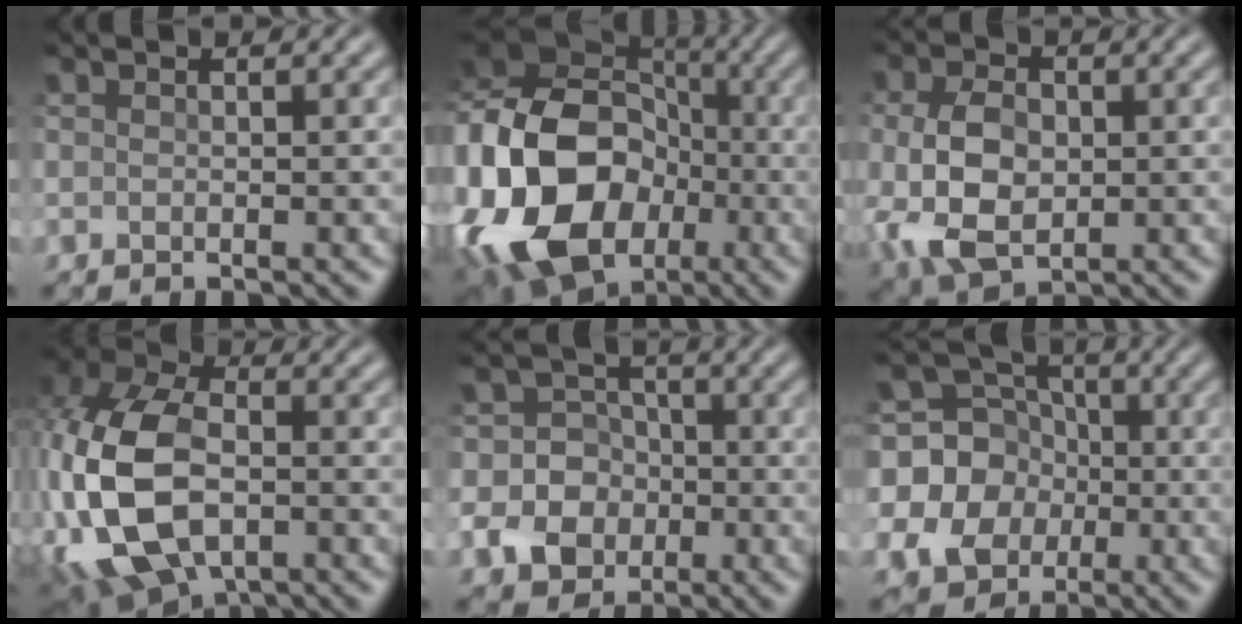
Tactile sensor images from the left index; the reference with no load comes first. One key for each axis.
{"total": 19.3, "fx": -5.6, "fy": 14.5, "fz": 11.5, "tx": -0.237, "ty": 0.000, "tz": -0.111}
{"total": 6.8, "fx": -0.7, "fy": 4.6, "fz": 5.1, "tx": -0.117, "ty": -0.003, "tz": -0.012}
{"total": 14.2, "fx": -3.3, "fy": 9.0, "fz": 10.5, "tx": -0.257, "ty": -0.013, "tz": -0.058}
{"total": 7.9, "fx": -2.3, "fy": 7.3, "fz": 2.1, "tx": -0.043, "ty": 0.004, "tz": -0.058}
{"total": 13.7, "fx": -1.7, "fy": 12.9, "fz": 4.3, "tx": -0.144, "ty": 0.020, "tz": -0.046}